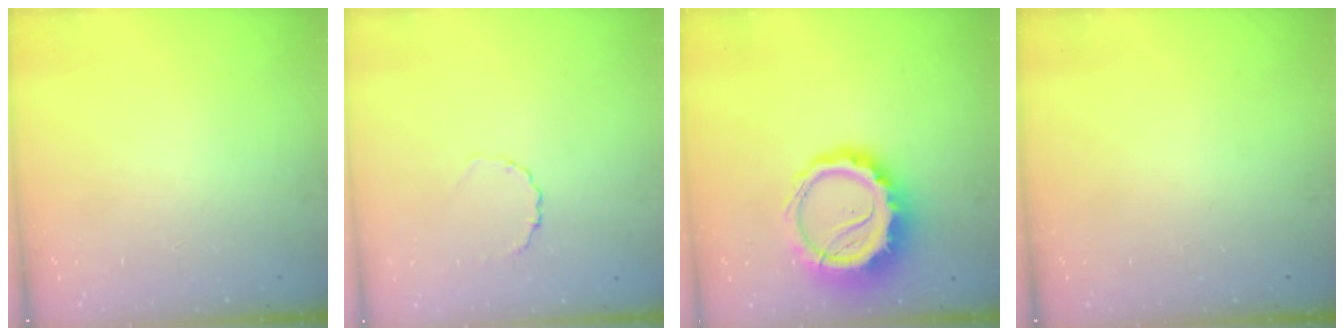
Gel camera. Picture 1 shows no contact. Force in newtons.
{"total": 2.7, "press": 2.5, "slide": 1.0}
{"total": 13.6, "press": 13.2, "slide": 3.3}
{"total": 0.0}